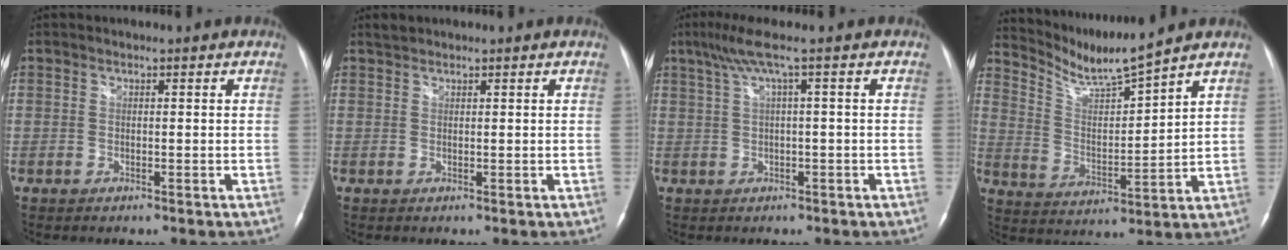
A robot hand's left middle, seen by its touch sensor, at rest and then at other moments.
{"total": 1.0, "force": [0.9, 0.3, 0.1], "torque": [-0.006, 0.008, 0.020]}
{"total": 4.5, "force": [1.9, -1.0, 4.0], "torque": [-0.088, 0.025, 0.044]}
{"total": 8.5, "force": [8.1, -1.8, 1.9], "torque": [-0.047, -0.013, 0.167]}